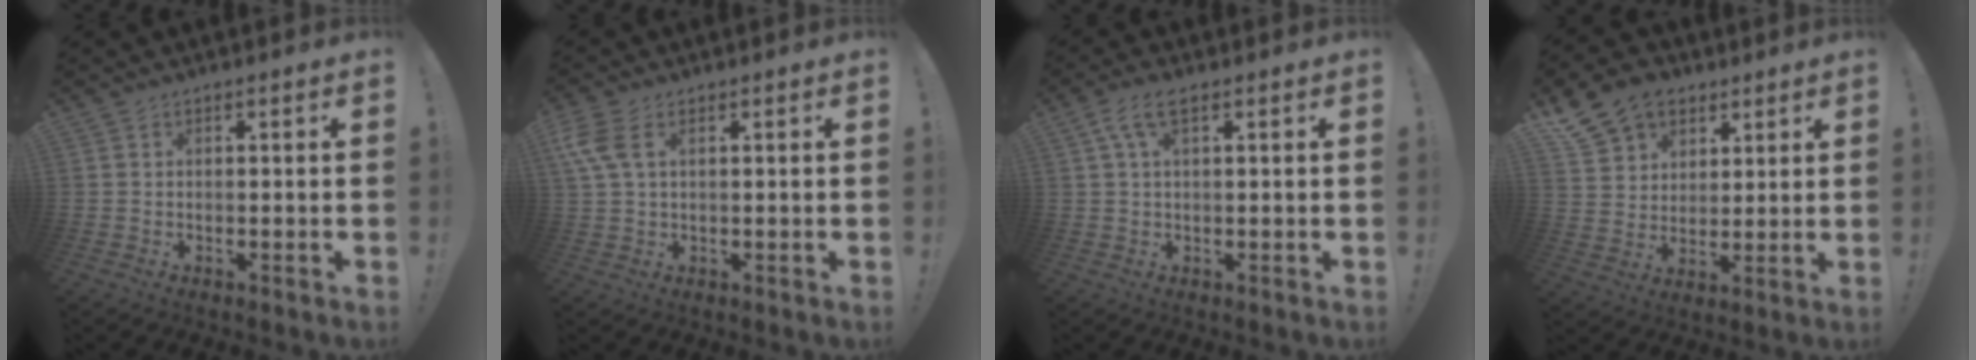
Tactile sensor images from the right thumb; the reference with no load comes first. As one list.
[{"total": 6.8, "force": [2.3, 3.7, 5.3], "torque": [-0.128, 0.003, 0.044]}, {"total": 5.3, "force": [2.3, 2.0, 4.4], "torque": [-0.094, 0.007, 0.045]}, {"total": 13.5, "force": [8.0, 9.9, 4.5], "torque": [-0.077, -0.042, 0.158]}]